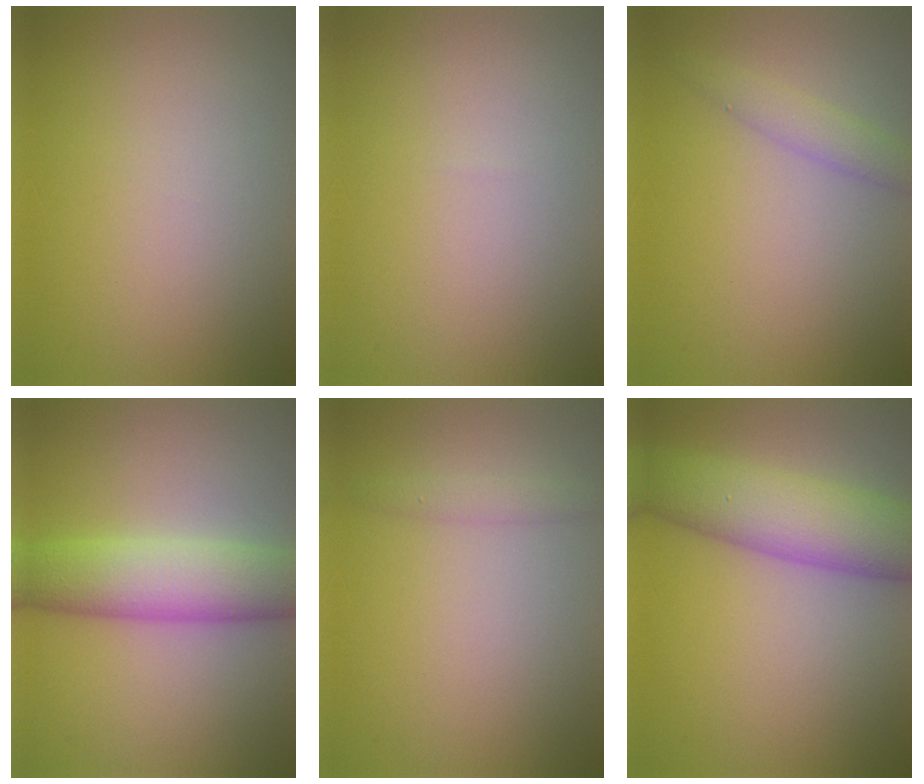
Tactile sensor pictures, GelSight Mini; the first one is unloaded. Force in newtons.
{"total": 0.0}
{"total": 1.9, "press": 1.9, "slide": 0.2}
{"total": 6.5, "press": 6.5, "slide": 0.2}
{"total": 1.1, "press": 1.1, "slide": 0.1}
{"total": 7.5, "press": 7.5, "slide": 0.2}